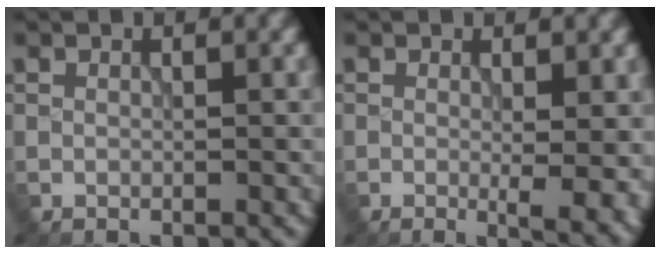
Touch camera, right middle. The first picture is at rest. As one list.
[{"total": 3.9, "force": [-0.3, 1.0, 3.8], "torque": [-0.052, -0.013, -0.002]}]